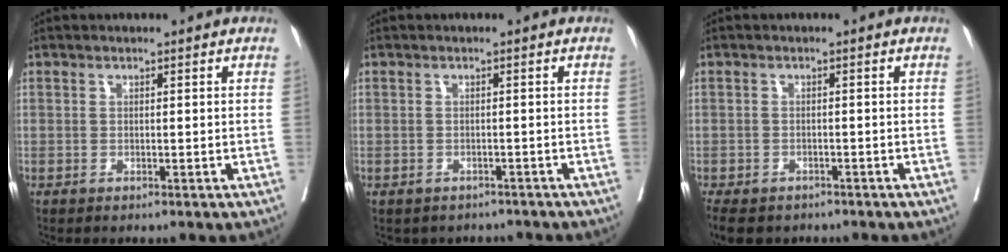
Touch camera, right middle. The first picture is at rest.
{"total": 4.5, "force": [-4.0, 2.1, 0.4], "torque": [0.002, 0.009, -0.046]}
{"total": 11.5, "force": [-7.8, 6.9, 4.7], "torque": [-0.129, -0.022, -0.099]}